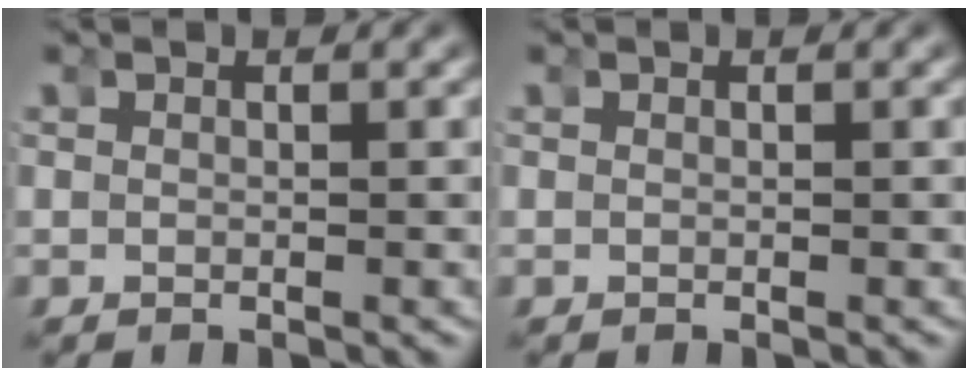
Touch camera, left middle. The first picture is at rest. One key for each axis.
{"total": 0.0}